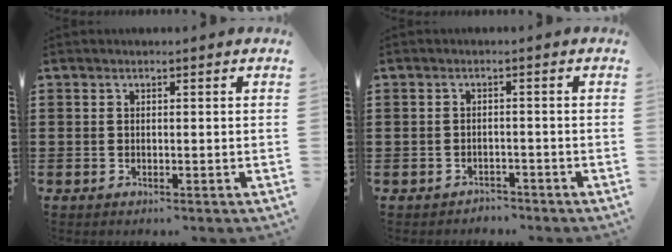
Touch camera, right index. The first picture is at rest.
{"total": 1.8, "force": [-1.7, 0.4, -0.3], "torque": [-0.002, 0.004, -0.040]}